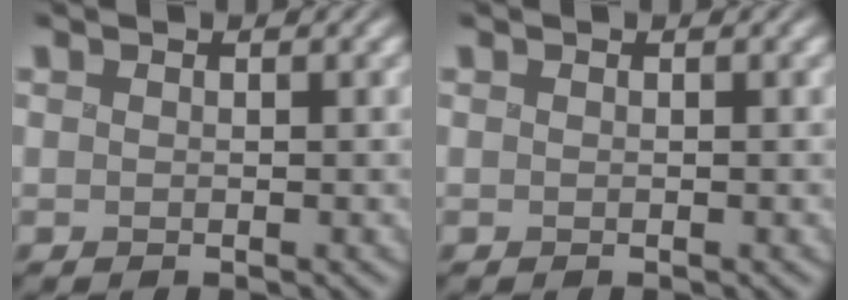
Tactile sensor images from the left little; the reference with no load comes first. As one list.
[{"total": 0.0}]